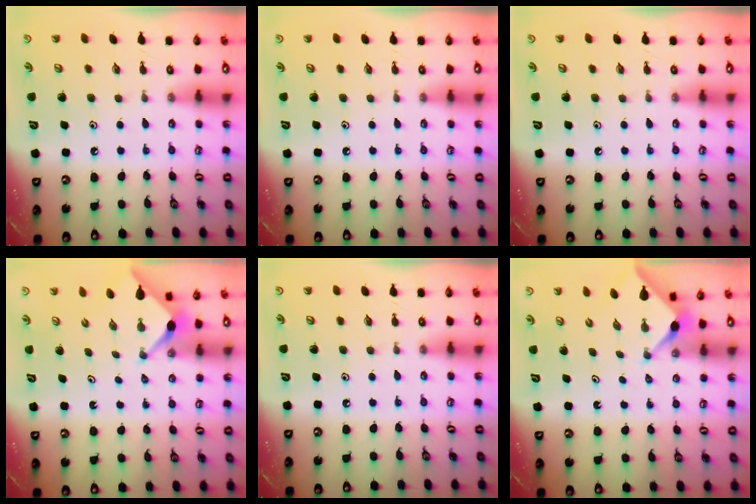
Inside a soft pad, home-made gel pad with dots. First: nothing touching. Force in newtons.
{"total": 0.0}
{"total": 0.0}
{"total": 2.5, "press": 2.5, "slide": 0.3}
{"total": 0.0}
{"total": 2.9, "press": 2.9, "slide": 0.2}